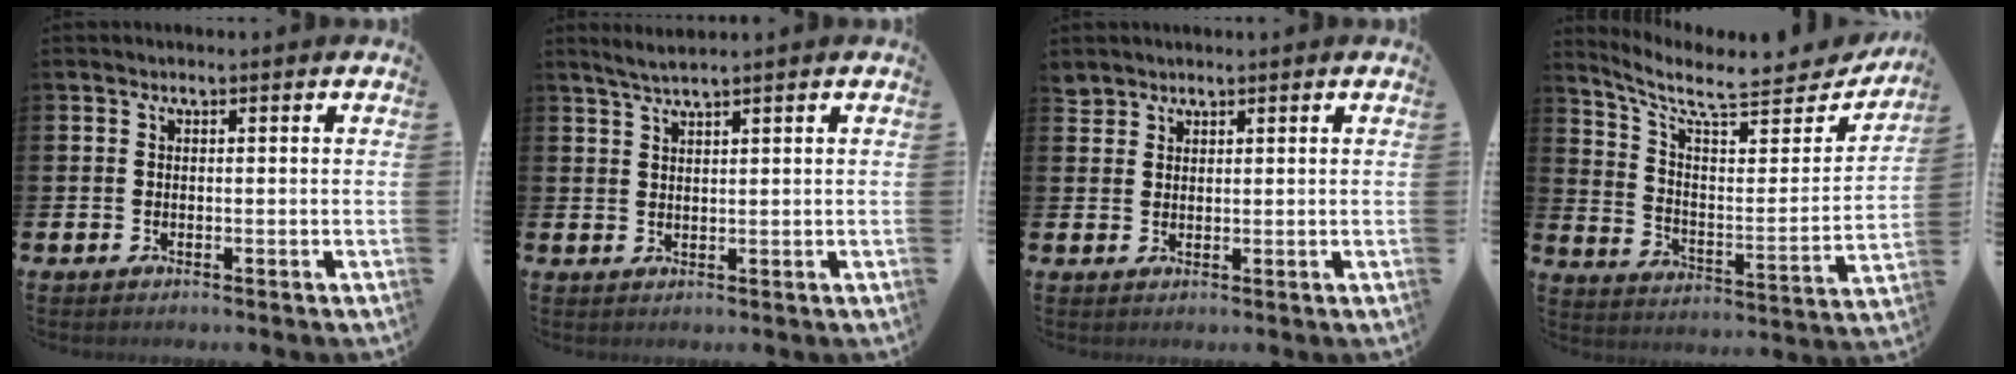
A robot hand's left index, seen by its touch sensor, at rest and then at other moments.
{"total": 2.2, "force": [2.0, -0.3, 0.9], "torque": [-0.027, 0.002, 0.038]}
{"total": 2.3, "force": [2.1, 0.8, 0.0], "torque": [0.004, -0.006, 0.040]}
{"total": 8.2, "force": [7.1, 2.3, 3.3], "torque": [-0.090, -0.063, 0.117]}